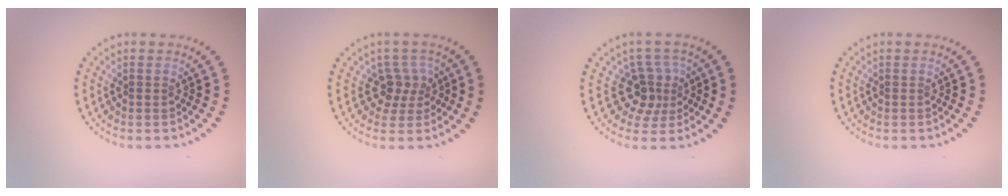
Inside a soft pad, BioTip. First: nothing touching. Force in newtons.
{"total": 2.4, "press": 1.9, "slide": 1.5}
{"total": 3.1, "press": 2.3, "slide": 2.1}
{"total": 0.0}